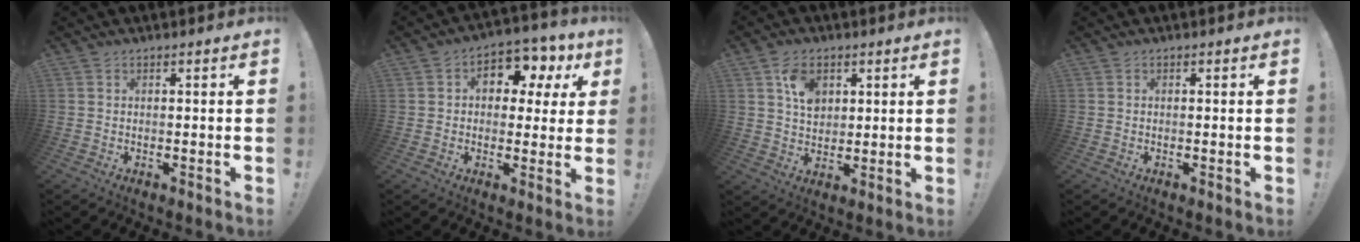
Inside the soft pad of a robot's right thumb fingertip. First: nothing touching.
{"total": 9.3, "force": [3.5, 6.3, 5.8], "torque": [-0.068, -0.022, 0.063]}
{"total": 8.1, "force": [3.4, 5.7, 4.6], "torque": [-0.063, -0.006, 0.064]}
{"total": 0.0}